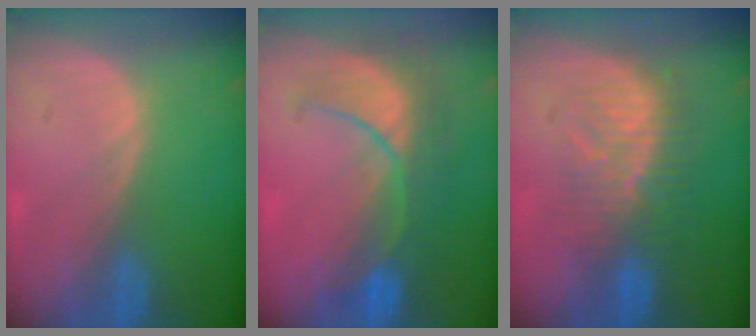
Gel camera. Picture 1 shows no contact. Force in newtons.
{"total": 8.3, "press": 8.3, "slide": 0.8}
{"total": 8.0, "press": 7.8, "slide": 1.5}